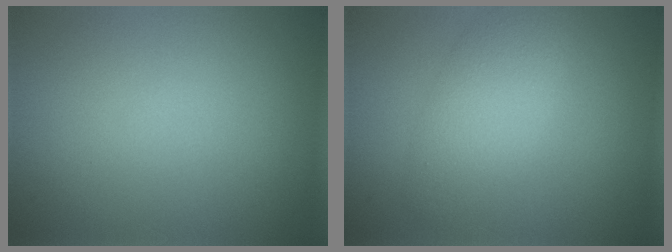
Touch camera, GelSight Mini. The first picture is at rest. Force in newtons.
{"total": 3.6, "press": 3.6, "slide": 0.1}